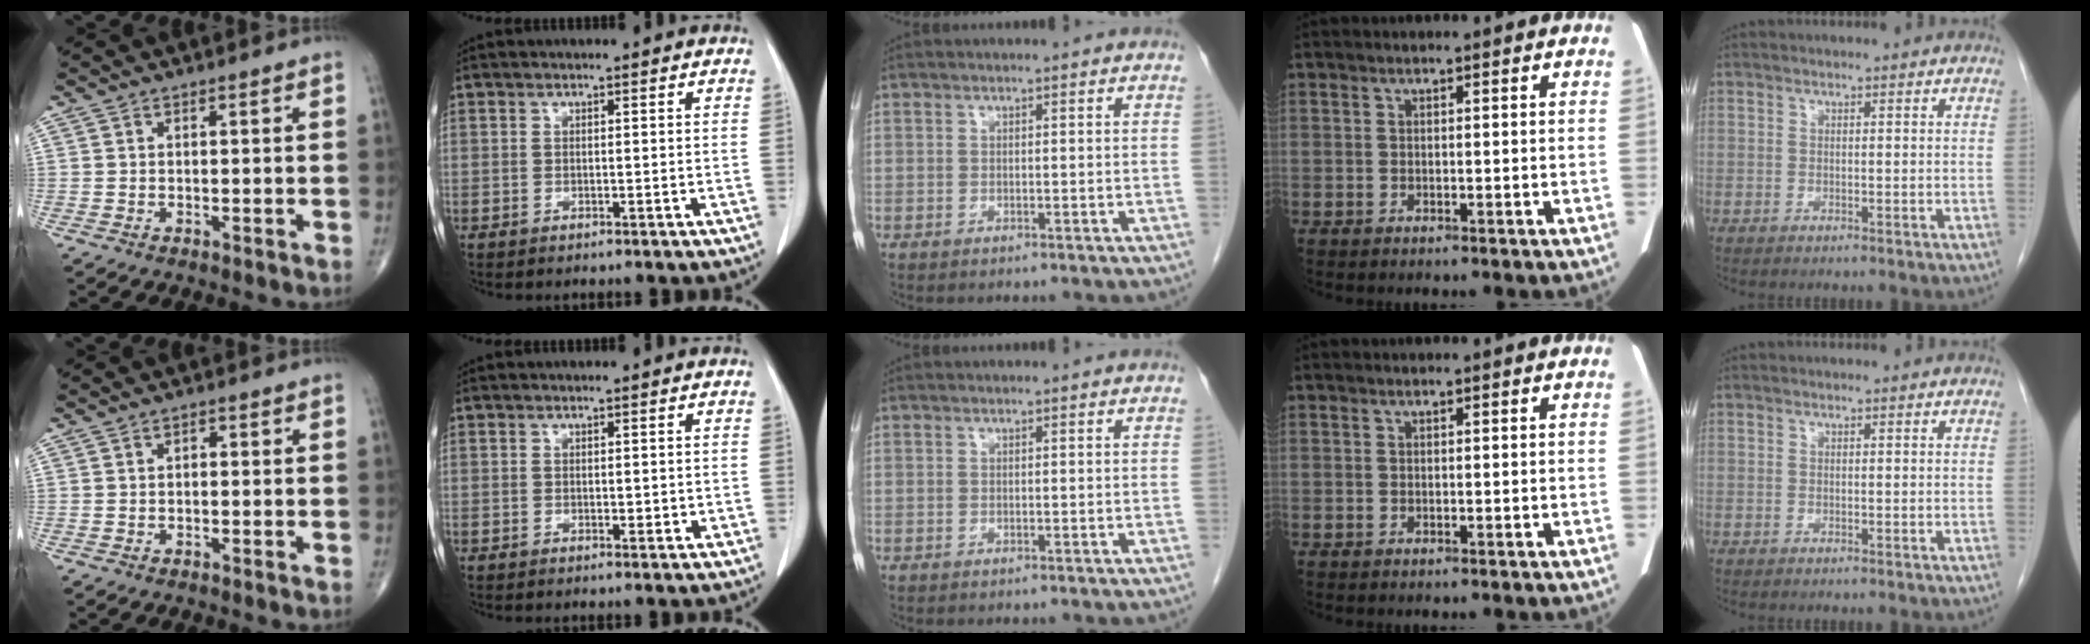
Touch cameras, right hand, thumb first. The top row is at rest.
{"thumb": {"total": 1.1, "force": [0.0, 0.7, 0.8], "torque": [-0.006, 0.005, -0.005]}, "index": {"total": 1.5, "force": [0.0, 0.8, 1.3], "torque": [-0.015, -0.004, 0.003]}}